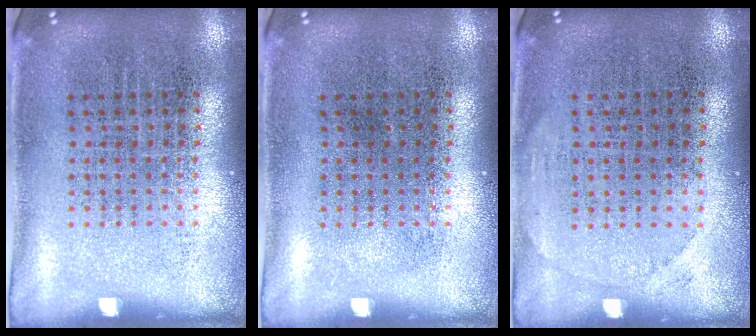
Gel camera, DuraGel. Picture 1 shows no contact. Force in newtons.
{"total": 0.0}
{"total": 0.9, "press": 0.9, "slide": 0.1}